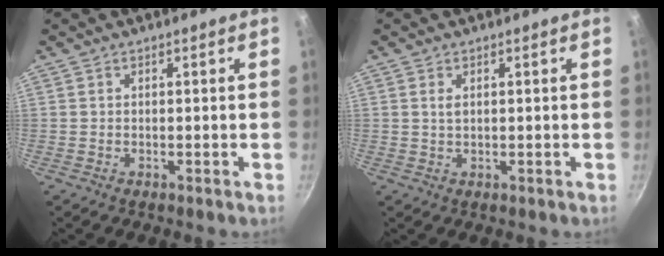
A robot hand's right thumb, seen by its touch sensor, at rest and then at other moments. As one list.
[{"total": 1.6, "force": [0.5, 0.9, 1.3], "torque": [-0.024, -0.001, 0.010]}]